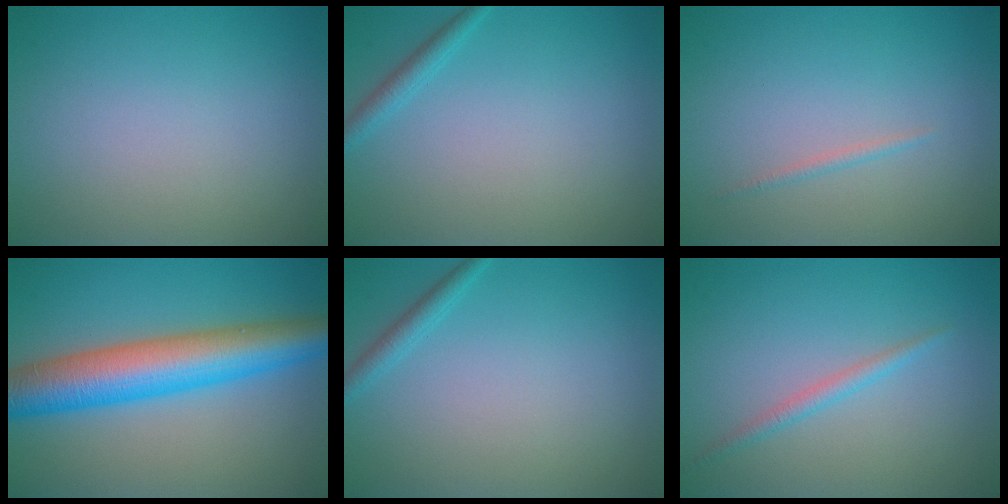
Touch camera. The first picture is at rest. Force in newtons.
{"total": 1.4, "press": 1.4, "slide": 0.1}
{"total": 0.6, "press": 0.6, "slide": 0.0}
{"total": 9.2, "press": 9.2, "slide": 0.0}
{"total": 1.4, "press": 1.4, "slide": 0.1}
{"total": 1.3, "press": 1.3, "slide": 0.0}